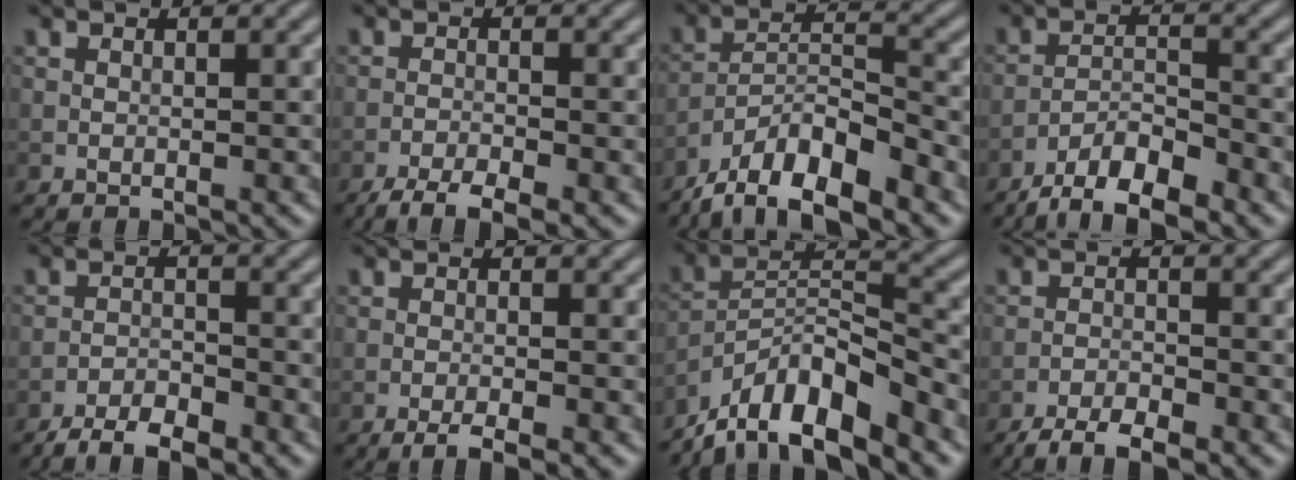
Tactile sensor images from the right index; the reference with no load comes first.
{"total": 4.2, "force": [-3.0, 0.9, 2.8], "torque": [-0.054, -0.004, -0.057]}
{"total": 9.4, "force": [-7.1, 2.9, 5.6], "torque": [-0.086, 0.005, -0.130]}
{"total": 5.7, "force": [-4.4, 1.4, 3.3], "torque": [-0.055, 0.001, -0.081]}
{"total": 3.9, "force": [-3.2, 1.0, 1.9], "torque": [-0.035, 0.001, -0.062]}
{"total": 2.7, "force": [-1.6, 0.5, 2.2], "torque": [-0.038, 0.002, -0.032]}
{"total": 9.8, "force": [-7.7, 2.8, 5.3], "torque": [-0.081, 0.006, -0.144]}
{"total": 4.2, "force": [-3.3, 0.9, 2.4], "torque": [-0.049, 0.000, -0.062]}